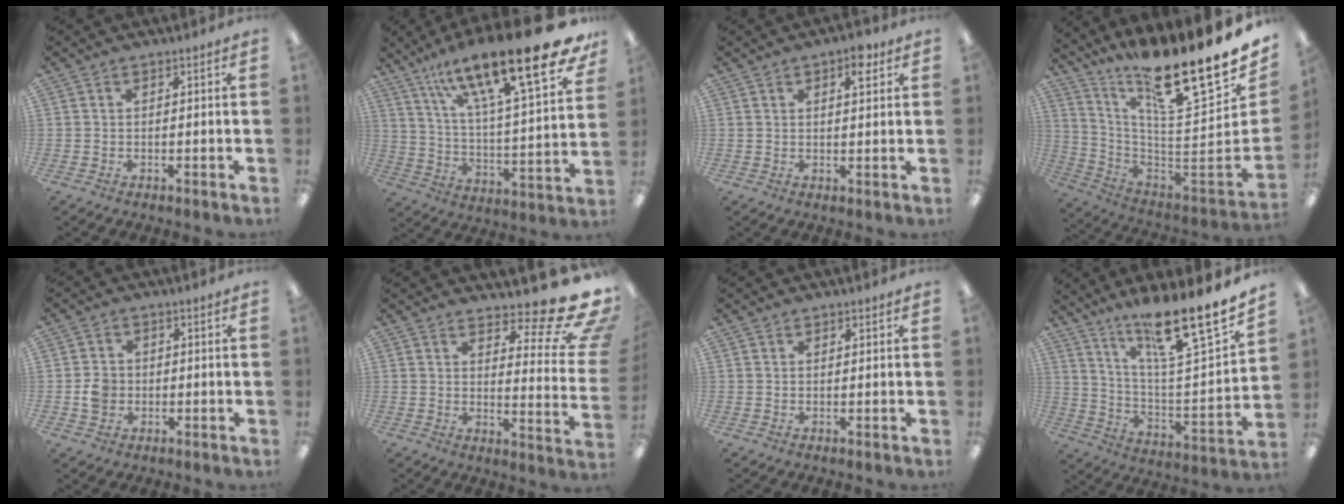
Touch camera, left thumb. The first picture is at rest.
{"total": 25.2, "force": [16.6, 5.3, 18.1], "torque": [-0.279, -0.106, 0.264]}
{"total": 5.0, "force": [2.8, 2.5, 3.3], "torque": [-0.030, -0.008, 0.041]}
{"total": 23.6, "force": [18.0, 3.6, 14.8], "torque": [-0.201, -0.156, 0.287]}
{"total": 4.4, "force": [-0.7, 3.9, 1.9], "torque": [-0.025, 0.005, -0.013]}
{"total": 14.3, "force": [10.5, 3.7, 8.9], "torque": [-0.110, -0.093, 0.172]}
{"total": 0.7, "force": [0.5, 0.5, 0.1], "torque": [-0.002, 0.003, 0.009]}
{"total": 19.6, "force": [16.4, 1.7, 10.5], "torque": [-0.167, -0.127, 0.262]}